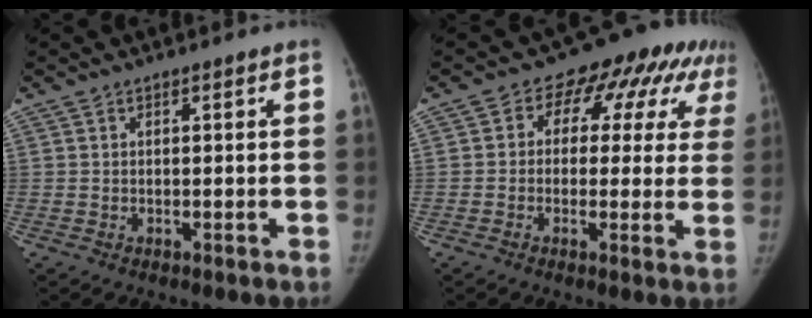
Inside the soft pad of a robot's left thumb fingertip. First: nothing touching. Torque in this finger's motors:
{"motor_torque": [-0.34, 0.26, -0.15, 0.22, -0.06]}